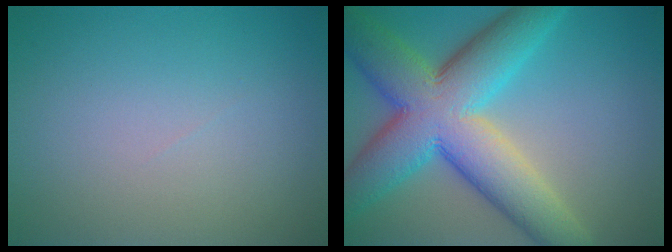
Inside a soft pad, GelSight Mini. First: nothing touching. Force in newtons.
{"total": 12.0, "press": 12.0, "slide": 0.2}